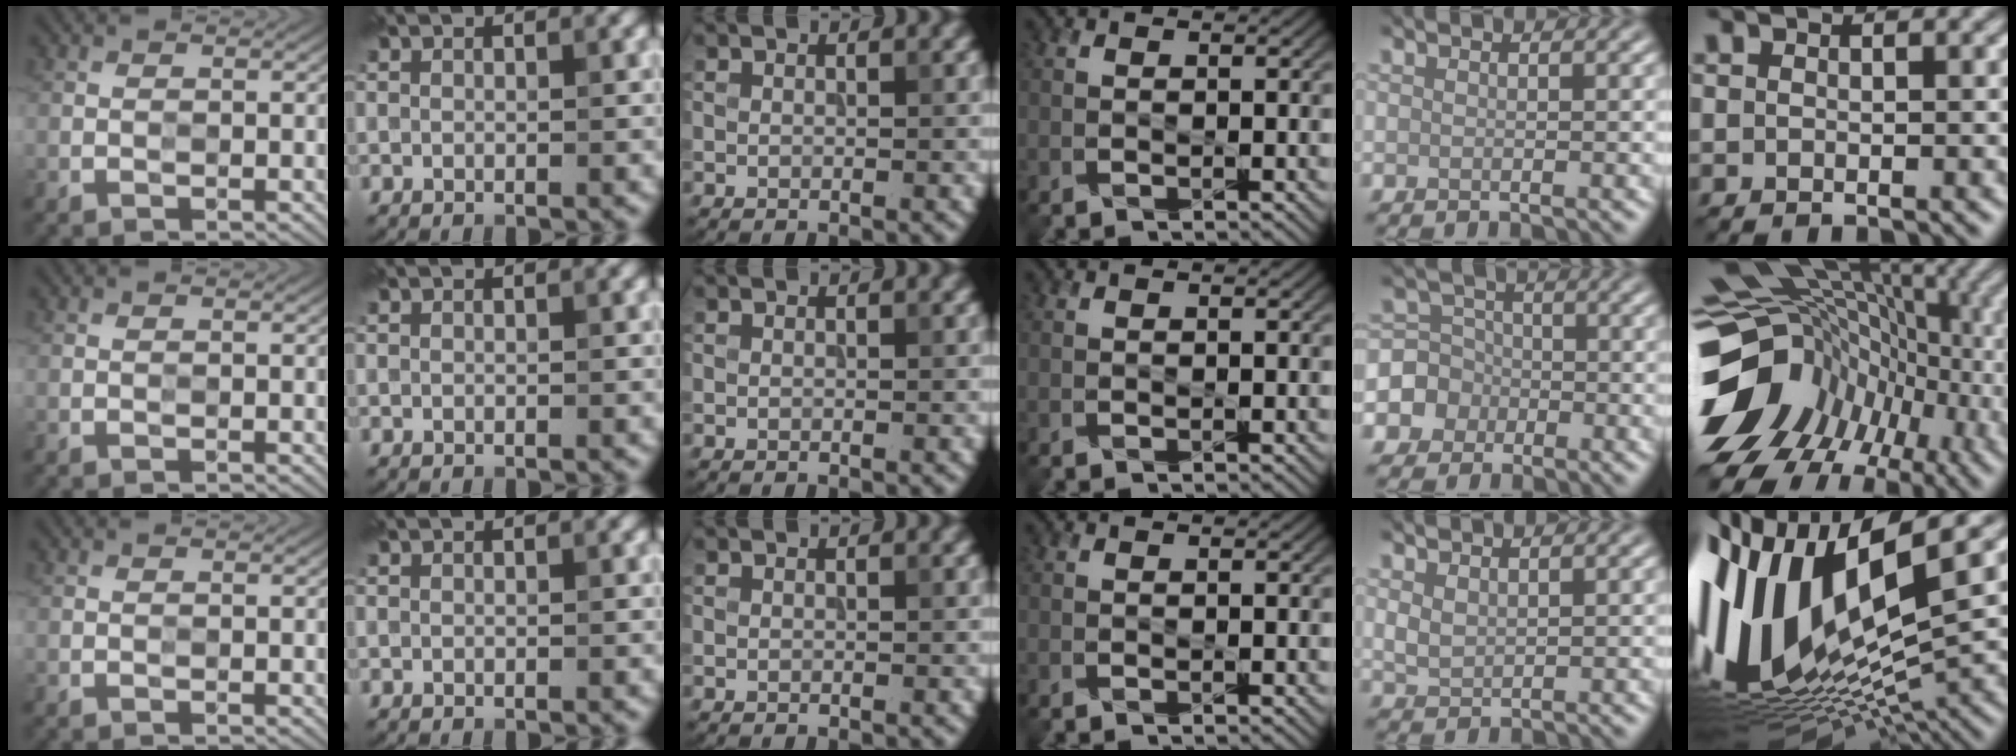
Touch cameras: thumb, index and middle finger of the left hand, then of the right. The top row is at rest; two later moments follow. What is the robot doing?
{"motion": "press", "object": "sticky note"}